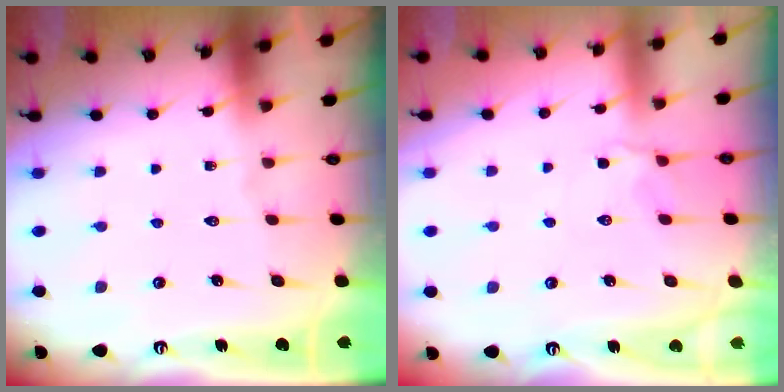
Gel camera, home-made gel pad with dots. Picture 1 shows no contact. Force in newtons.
{"total": 1.9, "press": 1.5, "slide": 1.1}